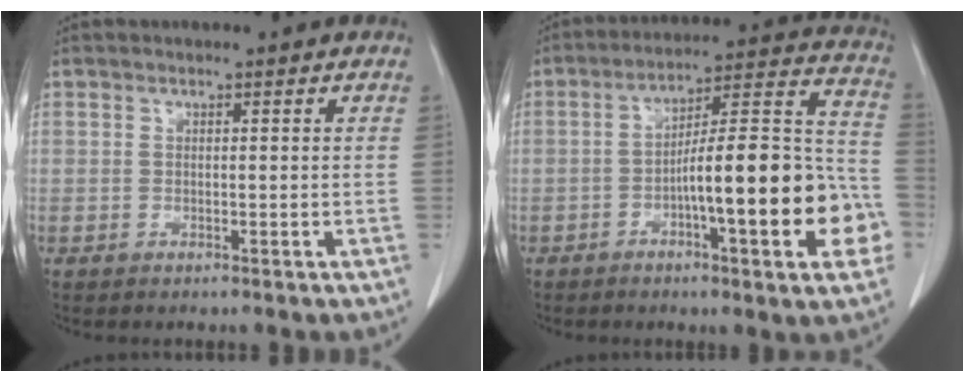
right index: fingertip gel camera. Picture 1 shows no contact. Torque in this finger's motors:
{"motor_torque": [2.14, 0.00, 0.83, 0.21]}